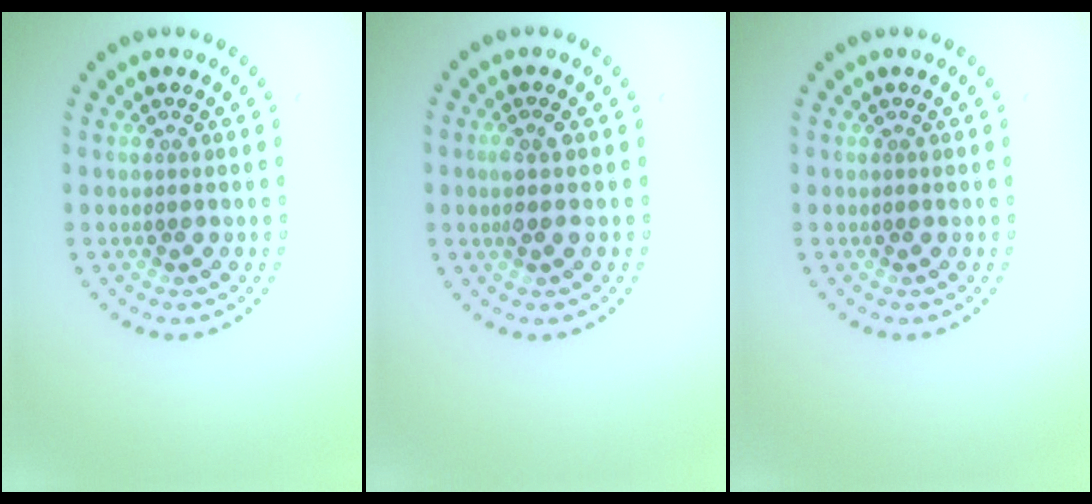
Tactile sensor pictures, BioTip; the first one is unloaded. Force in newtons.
{"total": 1.6, "press": 1.4, "slide": 0.7}
{"total": 0.0}